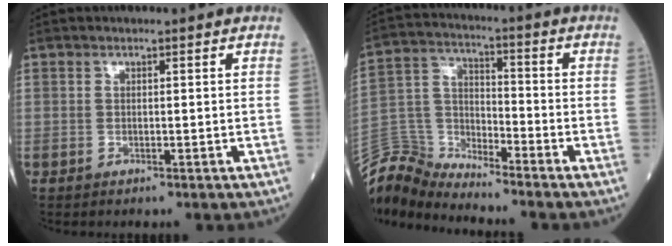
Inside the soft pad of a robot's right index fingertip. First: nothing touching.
{"total": 8.8, "force": [-8.8, -0.5, -0.7], "torque": [0.000, 0.033, -0.173]}